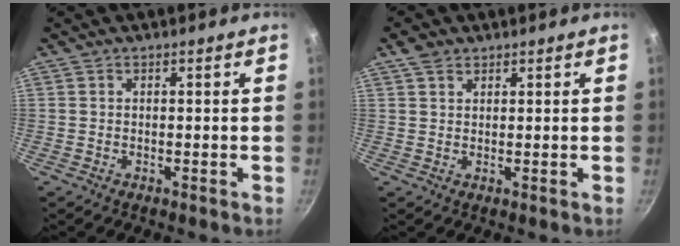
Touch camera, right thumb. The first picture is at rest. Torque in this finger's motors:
{"motor_torque": [-0.01, 0.05, 0.23, -0.38, -0.03]}